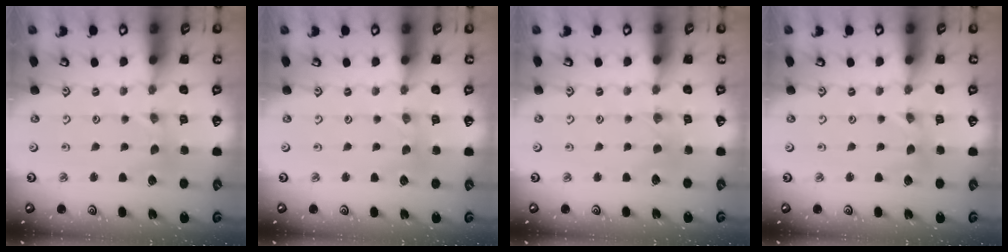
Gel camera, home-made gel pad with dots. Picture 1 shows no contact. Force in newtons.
{"total": 0.0}
{"total": 0.5, "press": 0.5, "slide": 0.1}
{"total": 0.0}